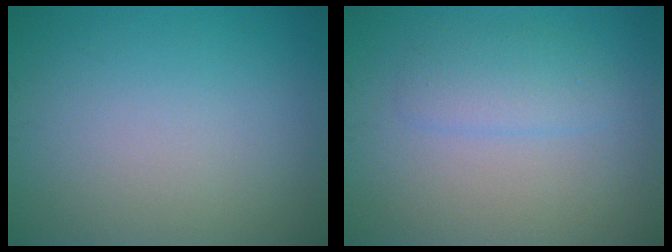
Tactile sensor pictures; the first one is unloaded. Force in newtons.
{"total": 2.2, "press": 2.2, "slide": 0.1}